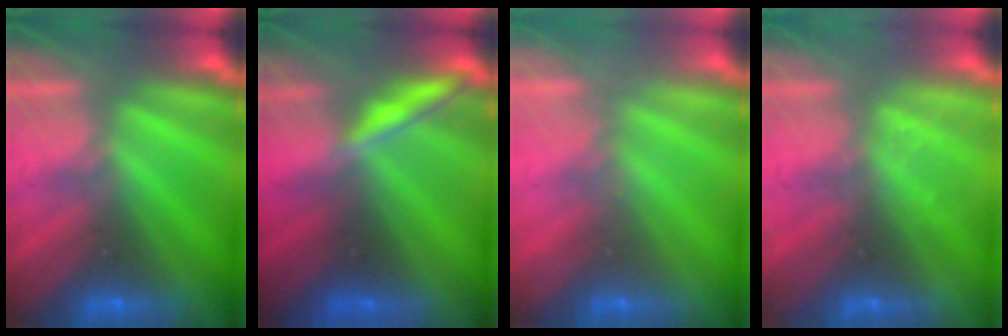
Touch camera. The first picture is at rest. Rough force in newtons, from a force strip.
{"total": 1.9}
{"total": 2.0}
{"total": 2.1}